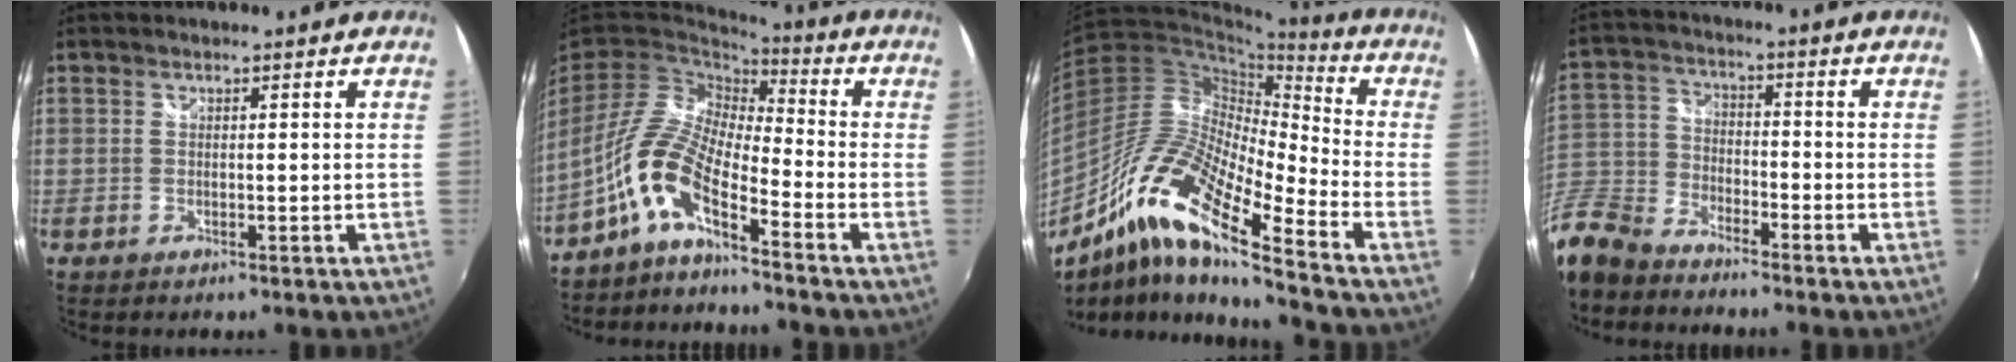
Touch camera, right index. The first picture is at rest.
{"total": 10.0, "force": [-6.4, 2.8, 7.2], "torque": [-0.146, 0.013, -0.140]}
{"total": 16.2, "force": [-11.1, 3.2, 11.4], "torque": [-0.205, -0.005, -0.228]}
{"total": 13.6, "force": [-10.2, 7.3, 5.3], "torque": [-0.148, 0.001, -0.209]}